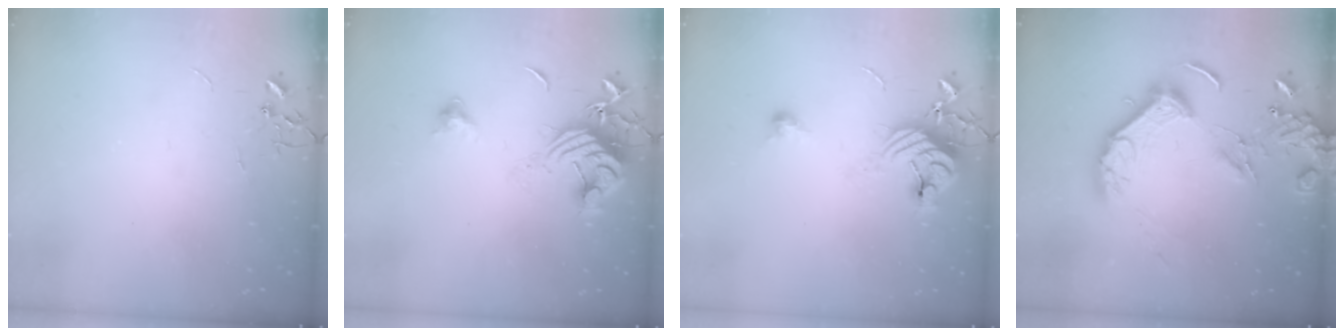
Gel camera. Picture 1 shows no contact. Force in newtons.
{"total": 12.9, "press": 12.8, "slide": 1.6}
{"total": 11.4, "press": 11.4, "slide": 0.9}
{"total": 15.2, "press": 15.0, "slide": 2.2}